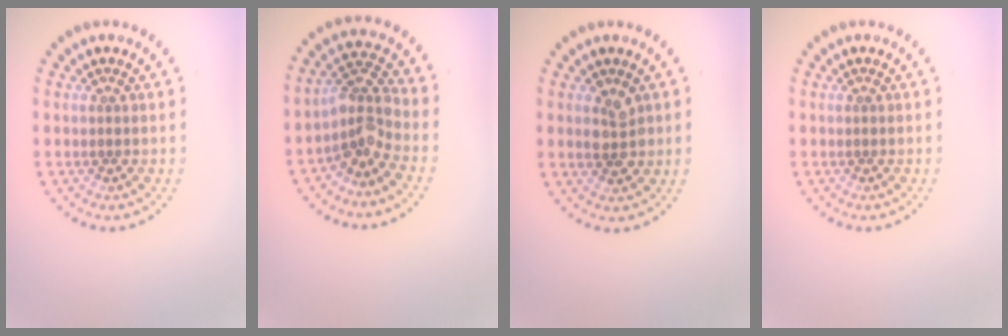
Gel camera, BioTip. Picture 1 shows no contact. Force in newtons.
{"total": 3.2, "press": 2.5, "slide": 2.0}
{"total": 2.5, "press": 2.5, "slide": 0.4}
{"total": 0.0}